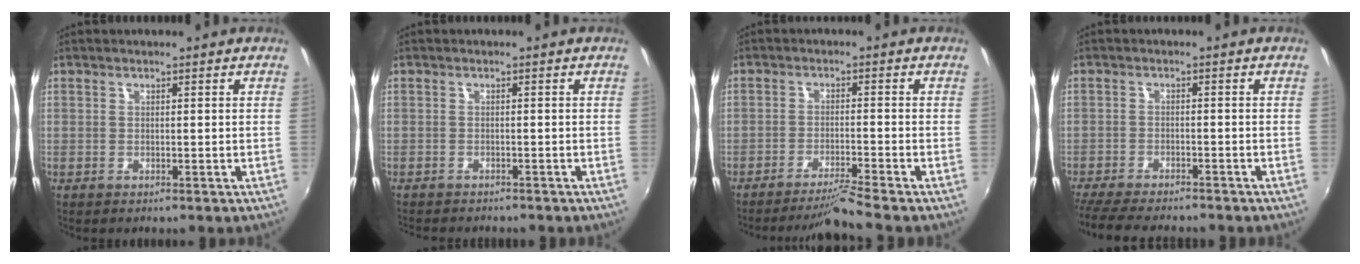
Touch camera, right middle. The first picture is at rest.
{"total": 3.4, "force": [-3.2, 0.7, 1.0], "torque": [-0.028, -0.014, -0.049]}
{"total": 5.2, "force": [-4.5, -2.3, 1.4], "torque": [-0.042, 0.004, -0.076]}
{"total": 11.4, "force": [-10.1, 1.9, 4.9], "torque": [-0.120, -0.026, -0.167]}